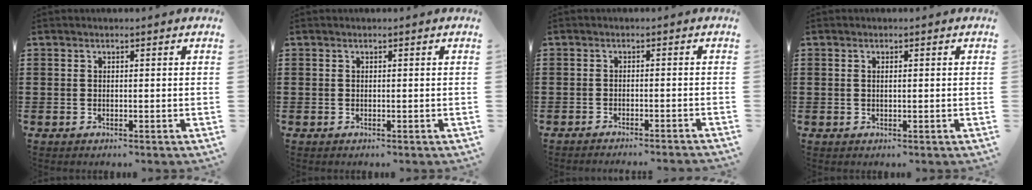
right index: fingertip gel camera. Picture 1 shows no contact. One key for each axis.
{"total": 0.0}
{"total": 1.6, "fx": -1.5, "fy": -0.3, "fz": 0.4, "tx": -0.006, "ty": 0.002, "tz": -0.029}
{"total": 0.8, "fx": 0.1, "fy": 0.2, "fz": 0.7, "tx": -0.015, "ty": 0.000, "tz": 0.001}